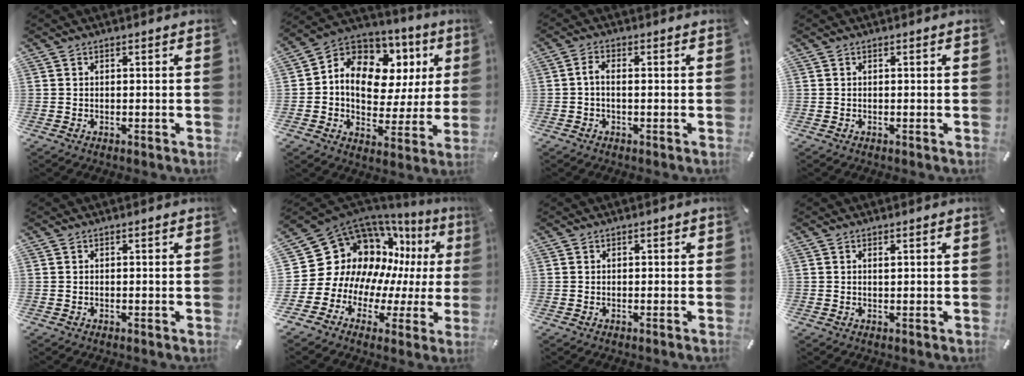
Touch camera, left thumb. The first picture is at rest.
{"total": 13.0, "force": [4.1, 9.9, 7.4], "torque": [-0.121, -0.032, 0.077]}
{"total": 2.7, "force": [-0.4, 1.0, 2.5], "torque": [-0.046, 0.006, -0.007]}
{"total": 0.0}
{"total": 0.0}
{"total": 16.6, "force": [6.0, 13.9, 6.7], "torque": [-0.113, -0.083, 0.136]}
{"total": 0.0}
{"total": 0.5, "force": [0.2, 0.1, 0.4], "torque": [-0.009, -0.001, 0.005]}